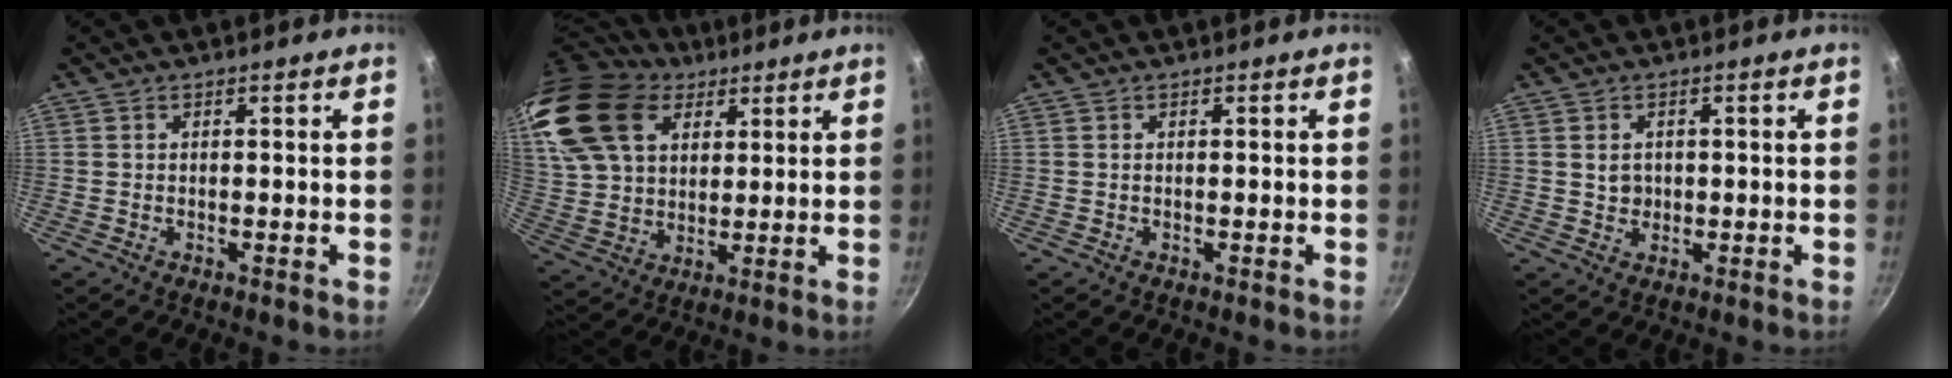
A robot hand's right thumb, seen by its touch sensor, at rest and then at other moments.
{"total": 20.9, "force": [11.6, 13.3, 11.3], "torque": [-0.214, -0.015, 0.221]}
{"total": 0.0}
{"total": 2.6, "force": [0.3, 2.2, 1.3], "torque": [-0.013, 0.000, 0.006]}